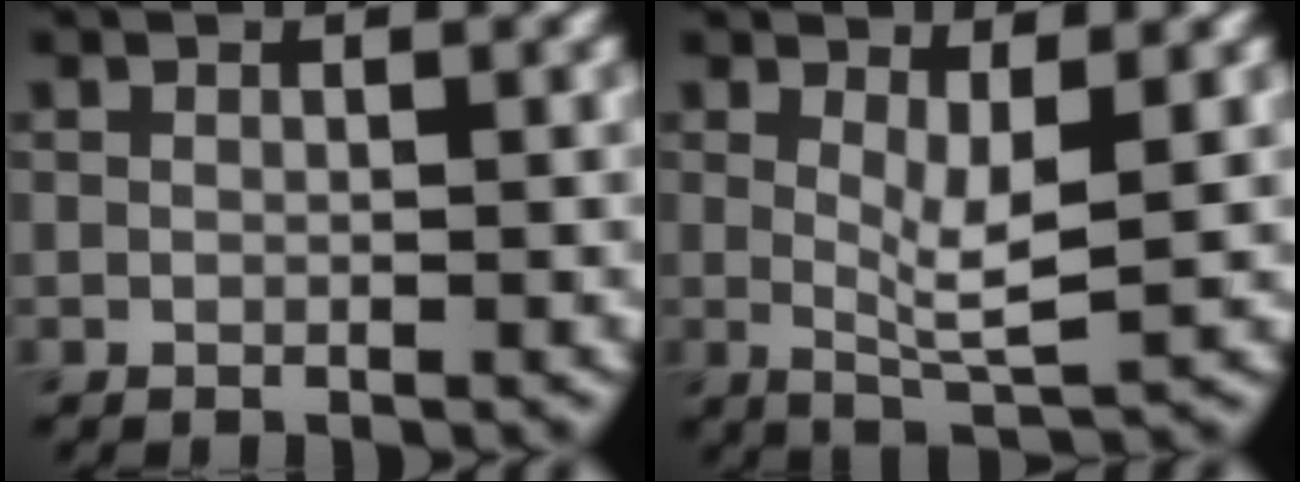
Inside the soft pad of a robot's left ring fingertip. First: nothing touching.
{"total": 3.3, "force": [0.6, 0.7, 3.2], "torque": [-0.061, -0.016, 0.017]}